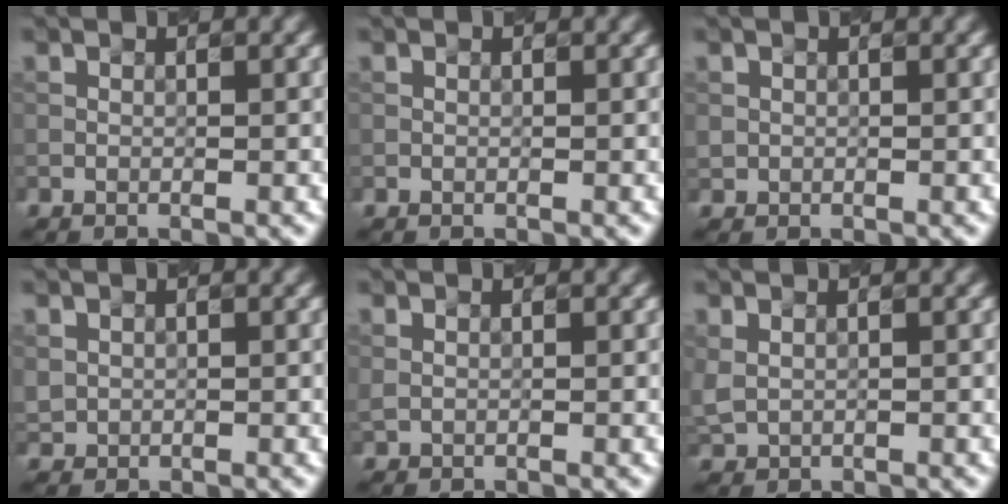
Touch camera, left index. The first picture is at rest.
{"total": 0.0}
{"total": 0.6, "force": [0.1, 0.6, 0.0], "torque": [0.005, -0.003, 0.000]}
{"total": 0.9, "force": [0.3, 0.9, 0.1], "torque": [0.001, -0.002, 0.008]}
{"total": 0.0}
{"total": 1.3, "force": [0.3, 1.0, 0.8], "torque": [-0.023, -0.002, 0.012]}